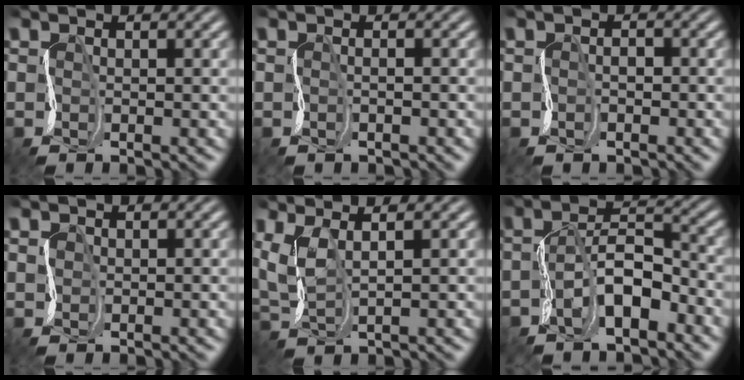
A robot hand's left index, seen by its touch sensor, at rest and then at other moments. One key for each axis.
{"total": 0.8, "fx": 0.2, "fy": -0.2, "fz": -0.7, "tx": 0.003, "ty": 0.002, "tz": -0.007}
{"total": 1.3, "fx": 0.0, "fy": -0.5, "fz": -1.2, "tx": 0.003, "ty": 0.005, "tz": -0.001}
{"total": 0.7, "fx": -0.4, "fy": -0.4, "fz": -0.5, "tx": -0.014, "ty": 0.001, "tz": -0.002}
{"total": 2.7, "fx": 2.2, "fy": 0.5, "fz": 1.6, "tx": -0.056, "ty": 0.017, "tz": 0.043}
{"total": 3.3, "fx": -2.4, "fy": 1.1, "fz": 1.9, "tx": -0.056, "ty": 0.017, "tz": -0.048}